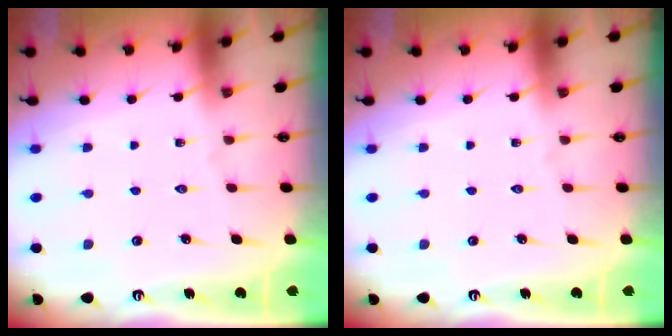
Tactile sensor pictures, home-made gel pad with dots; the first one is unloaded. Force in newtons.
{"total": 0.0}